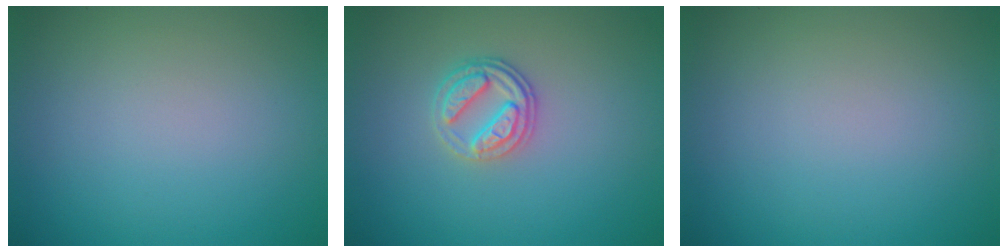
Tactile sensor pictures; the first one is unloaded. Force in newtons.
{"total": 2.6, "press": 2.4, "slide": 1.0}
{"total": 0.0}